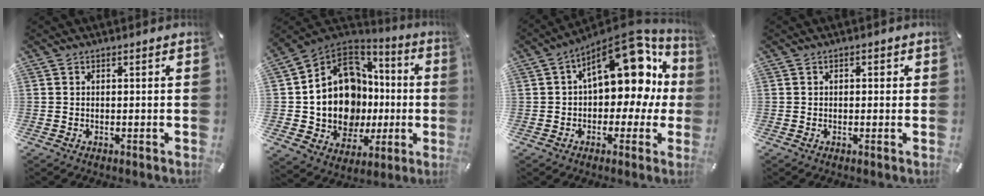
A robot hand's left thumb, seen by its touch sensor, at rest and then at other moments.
{"total": 16.6, "force": [0.1, 14.5, 8.1], "torque": [-0.182, -0.025, 0.021]}
{"total": 18.0, "force": [6.8, 10.1, 13.3], "torque": [-0.178, -0.046, 0.117]}
{"total": 1.0, "force": [-0.2, 0.8, 0.6], "torque": [-0.003, 0.001, -0.007]}